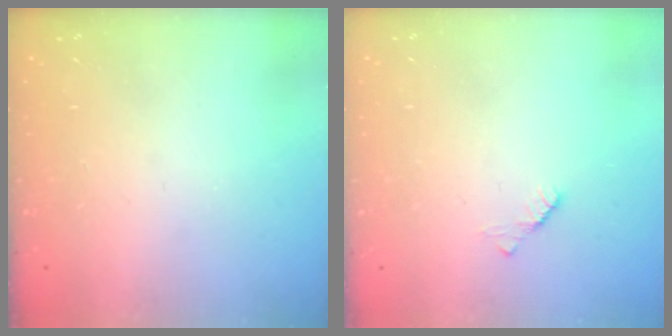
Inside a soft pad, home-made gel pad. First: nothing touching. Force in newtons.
{"total": 2.2, "press": 2.2, "slide": 0.3}